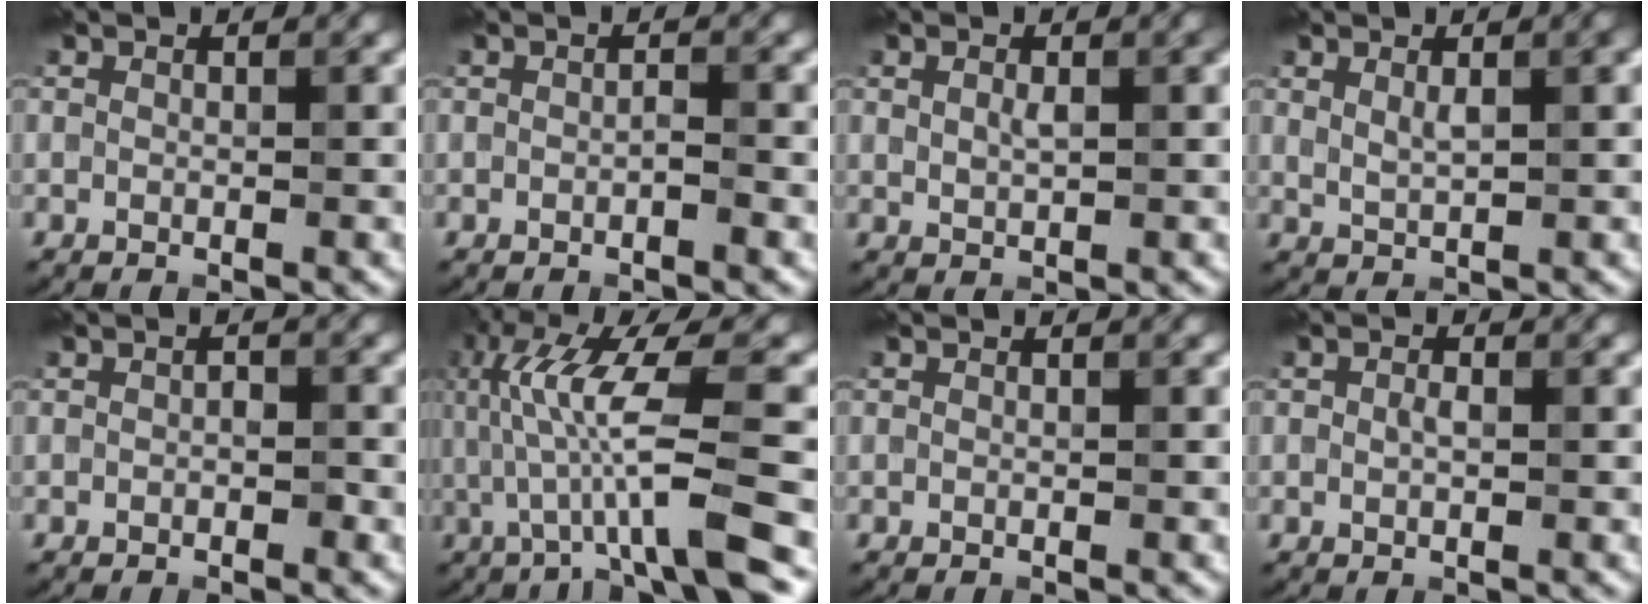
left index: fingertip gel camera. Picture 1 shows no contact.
{"total": 0.6, "force": [-0.2, 0.0, 0.6], "torque": [-0.011, 0.003, -0.004]}
{"total": 1.3, "force": [1.0, 0.4, 0.7], "torque": [-0.023, 0.008, 0.017]}
{"total": 1.7, "force": [1.4, 0.4, 1.0], "torque": [-0.023, 0.008, 0.024]}
{"total": 0.7, "force": [-0.2, 0.4, 0.5], "torque": [-0.012, 0.006, -0.003]}
{"total": 9.1, "force": [0.1, 1.4, 9.0], "torque": [-0.158, 0.013, 0.001]}
{"total": 0.0}
{"total": 0.7, "force": [0.4, 0.3, 0.6], "torque": [-0.018, 0.008, 0.005]}